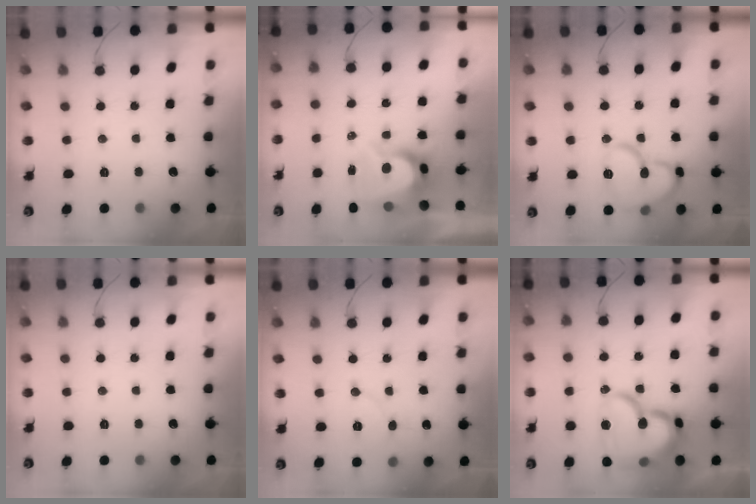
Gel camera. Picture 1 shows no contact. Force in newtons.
{"total": 8.6, "press": 8.5, "slide": 1.0}
{"total": 13.8, "press": 13.7, "slide": 1.5}
{"total": 0.0}
{"total": 5.4, "press": 5.4, "slide": 0.5}
{"total": 21.2, "press": 21.1, "slide": 1.5}